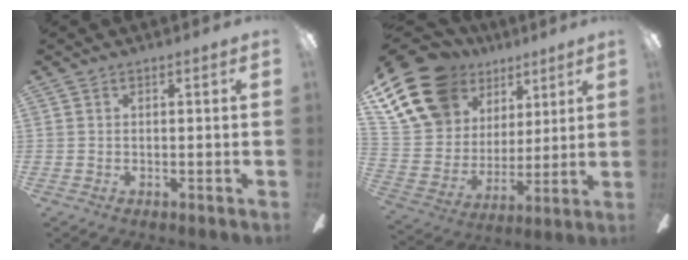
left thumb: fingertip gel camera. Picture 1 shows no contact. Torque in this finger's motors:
{"motor_torque": [0.43, 0.85, 1.19, -1.58, 0.16]}